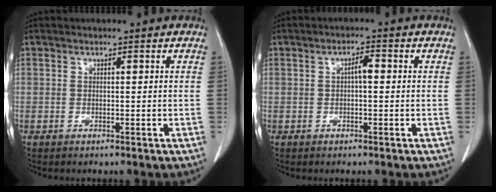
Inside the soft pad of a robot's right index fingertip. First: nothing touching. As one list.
[{"total": 2.1, "force": [0.1, 0.5, 2.0], "torque": [-0.034, 0.005, 0.002]}]